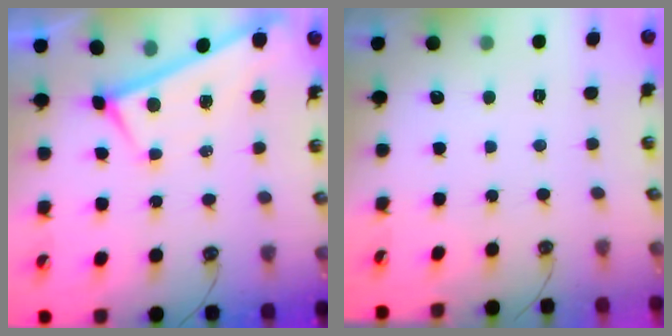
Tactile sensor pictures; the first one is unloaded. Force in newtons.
{"total": 0.0}